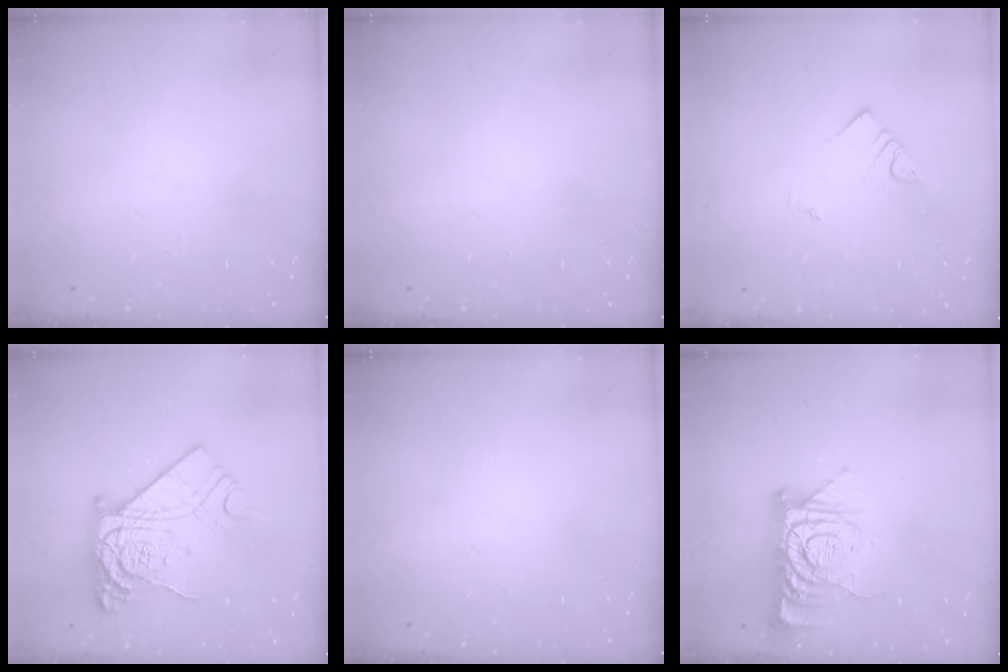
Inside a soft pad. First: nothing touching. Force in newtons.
{"total": 0.0}
{"total": 2.3, "press": 2.3, "slide": 0.2}
{"total": 16.7, "press": 16.7, "slide": 1.5}
{"total": 0.0}
{"total": 11.3, "press": 11.3, "slide": 1.3}